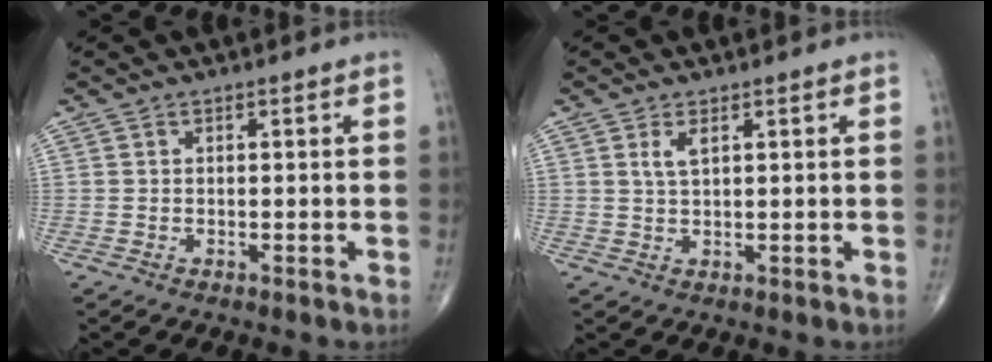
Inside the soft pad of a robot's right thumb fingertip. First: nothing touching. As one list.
[{"total": 2.3, "force": [1.1, 0.8, 1.9], "torque": [-0.038, -0.001, 0.025]}]